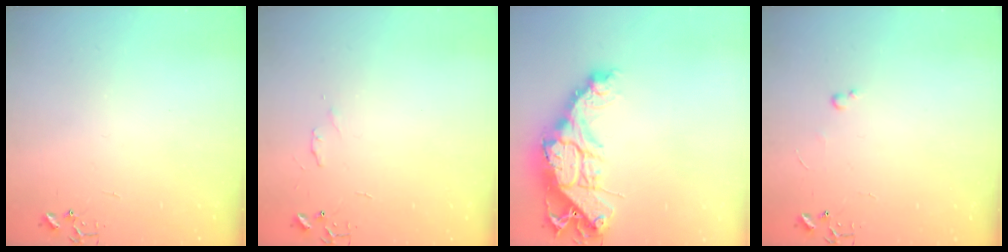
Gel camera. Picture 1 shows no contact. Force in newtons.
{"total": 4.1, "press": 4.1, "slide": 0.7}
{"total": 18.5, "press": 18.4, "slide": 2.0}
{"total": 2.4, "press": 2.3, "slide": 0.4}